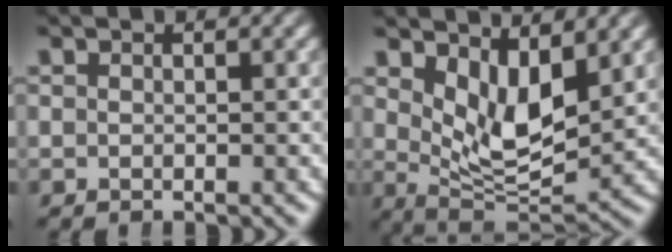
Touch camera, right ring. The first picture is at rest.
{"total": 6.9, "force": [1.7, 3.7, 5.5], "torque": [-0.086, -0.022, 0.036]}